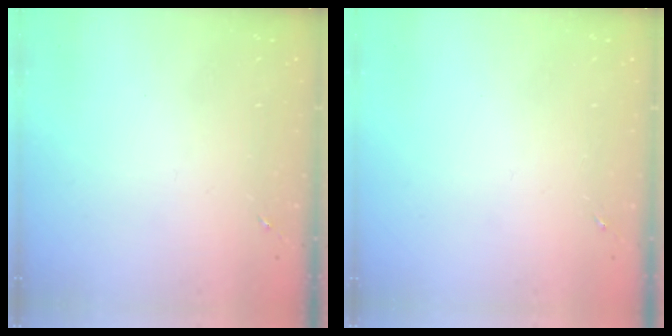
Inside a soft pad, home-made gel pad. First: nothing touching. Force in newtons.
{"total": 0.0}